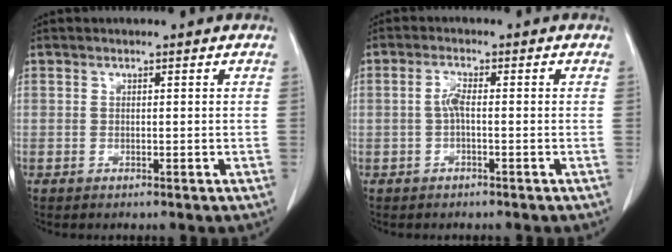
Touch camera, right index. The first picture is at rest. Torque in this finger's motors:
{"motor_torque": [0.35, -0.09, 0.13, 0.05]}